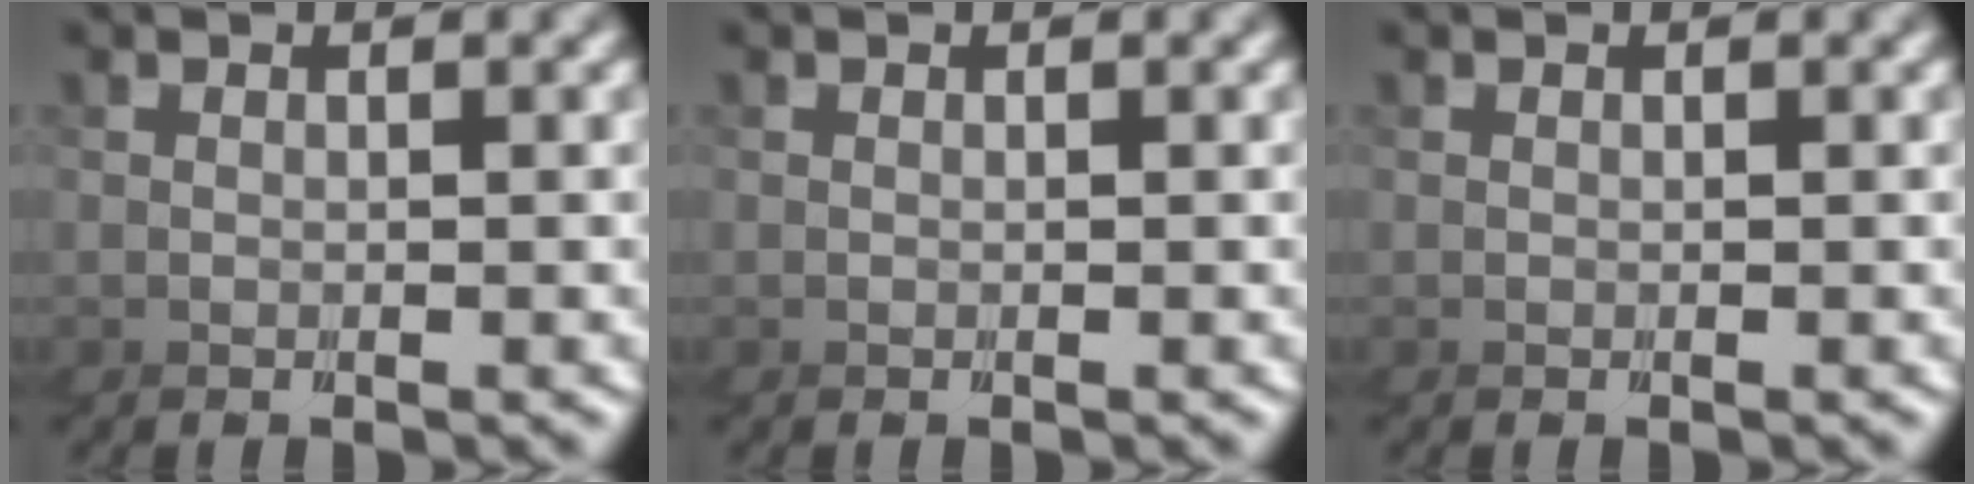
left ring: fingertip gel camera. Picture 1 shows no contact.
{"total": 0.0}
{"total": 0.0}